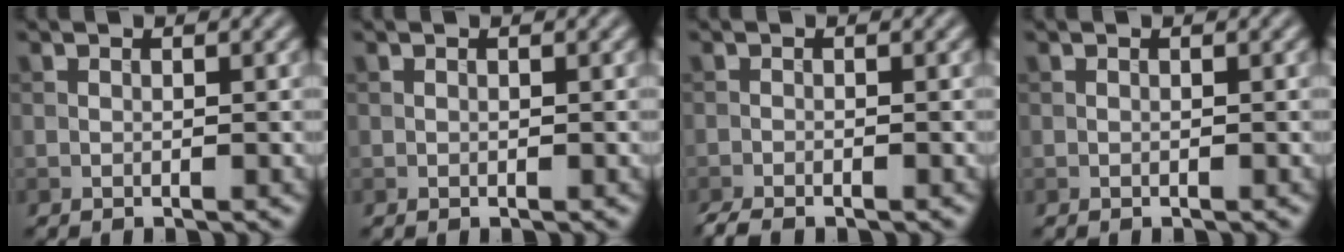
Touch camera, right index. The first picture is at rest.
{"total": 0.0}
{"total": 1.9, "force": [-1.6, 0.3, 0.9], "torque": [-0.020, -0.006, -0.032]}
{"total": 0.0}